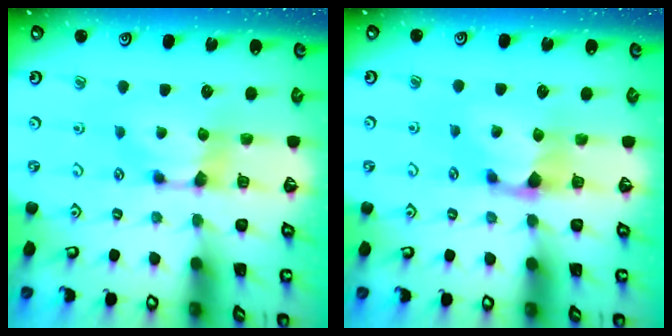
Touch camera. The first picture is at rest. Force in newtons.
{"total": 1.1, "press": 0.1, "slide": 1.1}